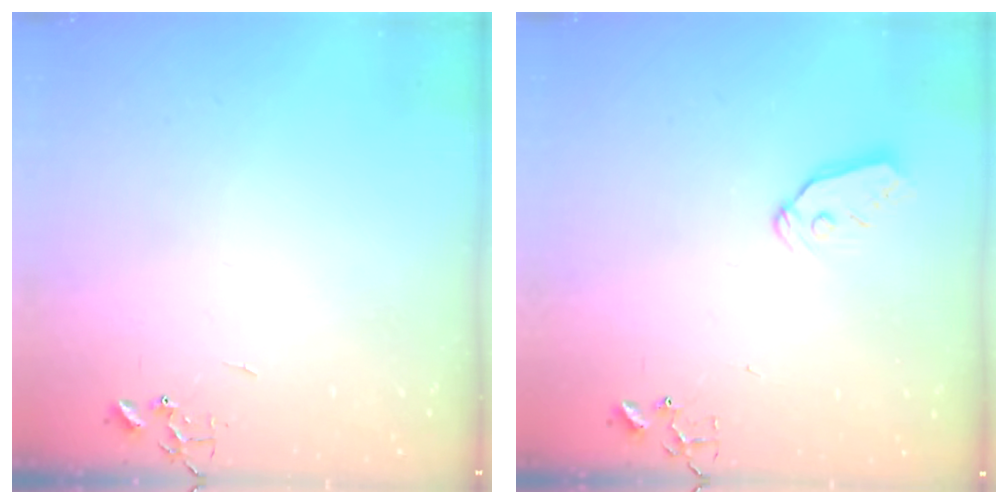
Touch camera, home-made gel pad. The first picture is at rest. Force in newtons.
{"total": 7.7, "press": 7.7, "slide": 0.4}